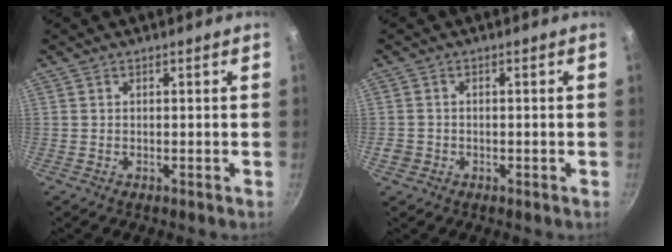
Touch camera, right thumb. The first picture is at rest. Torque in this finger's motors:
{"motor_torque": [0.17, 0.00, 0.20, -0.58, 0.01]}